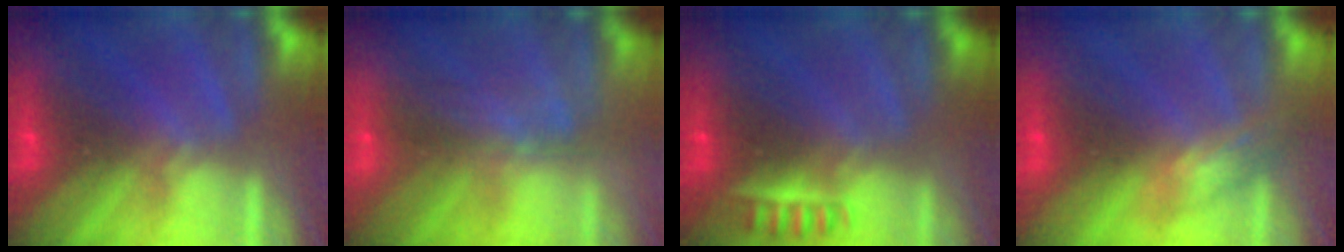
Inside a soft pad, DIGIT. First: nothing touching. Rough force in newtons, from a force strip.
{"total": 2.4}
{"total": 2.3}
{"total": 2.1}